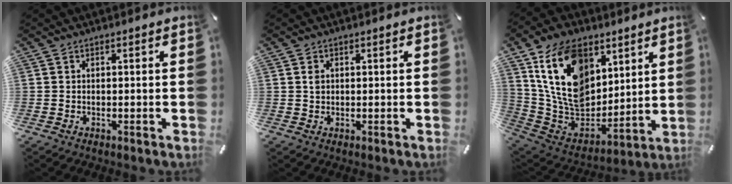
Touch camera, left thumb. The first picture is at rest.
{"total": 1.3, "force": [0.4, 1.1, 0.7], "torque": [-0.007, 0.001, 0.005]}
{"total": 19.3, "force": [8.3, 13.6, 10.9], "torque": [-0.213, -0.039, 0.155]}